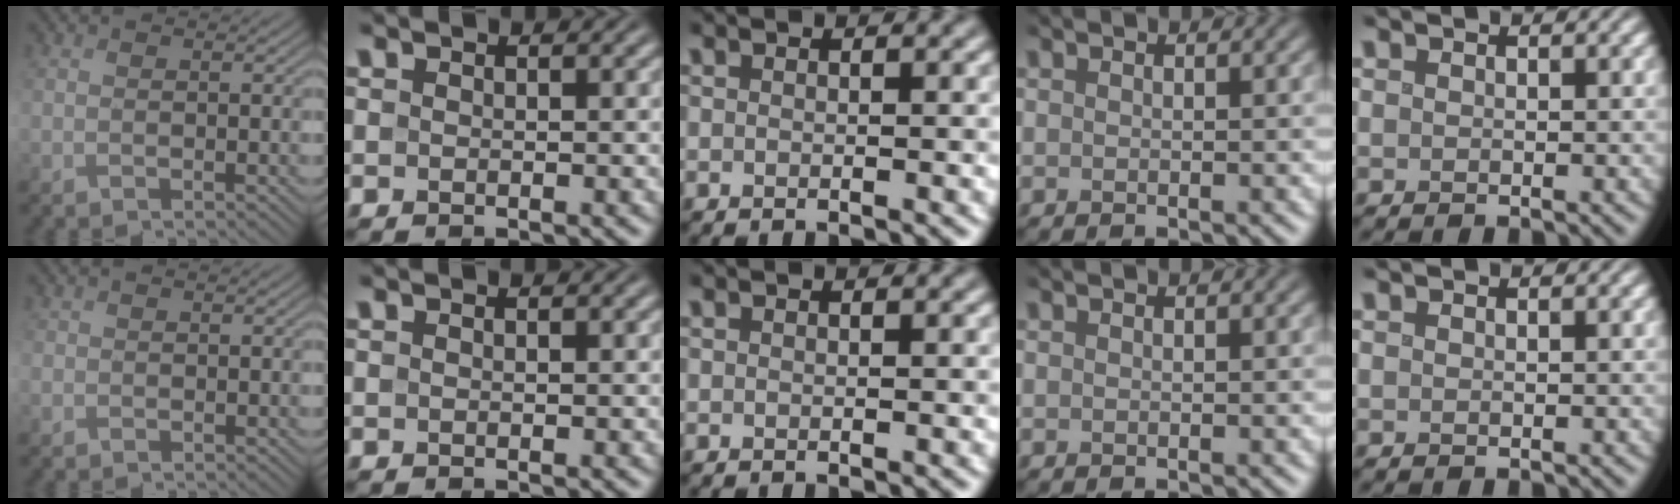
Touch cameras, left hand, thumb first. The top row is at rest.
{"thumb": {"total": 0.6, "force": [-0.1, 0.6, 0.1], "torque": [-0.002, -0.002, -0.004]}}